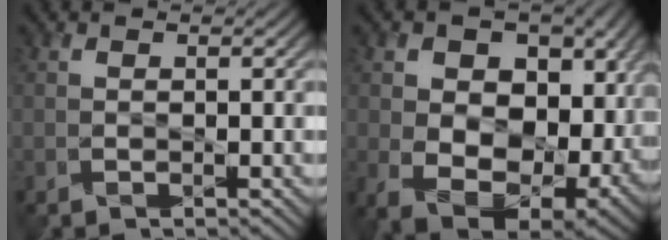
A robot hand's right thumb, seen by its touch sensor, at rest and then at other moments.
{"total": 15.5, "force": [1.5, 11.0, 10.8], "torque": [-0.174, -0.017, 0.059]}